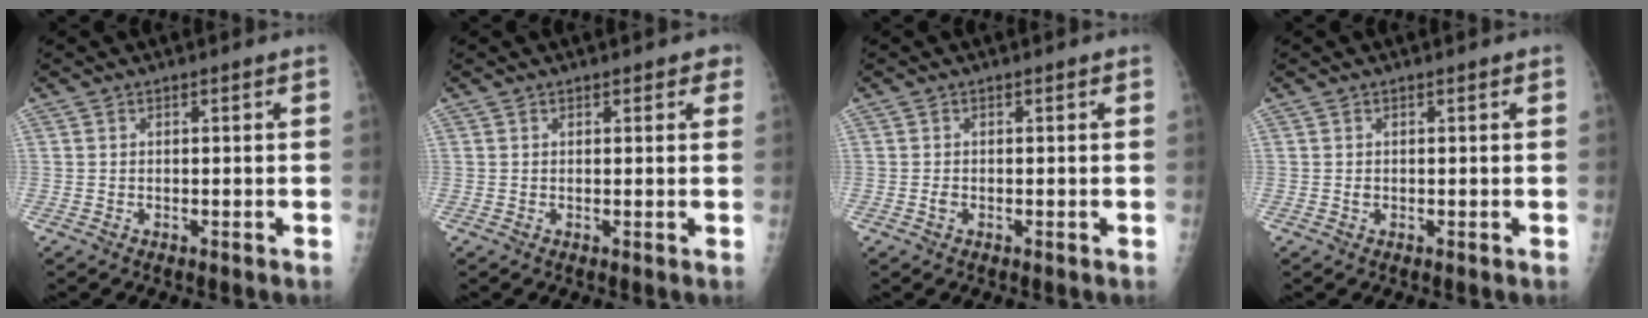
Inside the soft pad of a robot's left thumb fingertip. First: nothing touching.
{"total": 1.8, "force": [1.2, 1.1, 0.9], "torque": [0.010, -0.002, 0.008]}
{"total": 0.8, "force": [-0.2, 0.6, 0.5], "torque": [-0.007, 0.000, -0.004]}
{"total": 0.6, "force": [0.1, 0.5, 0.3], "torque": [-0.001, 0.001, 0.001]}